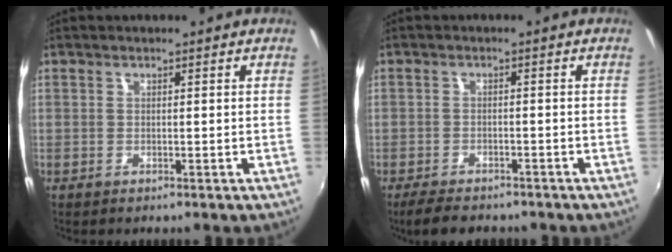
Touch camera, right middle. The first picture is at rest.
{"total": 6.8, "force": [-5.7, 2.4, 3.0], "torque": [-0.074, -0.015, -0.093]}